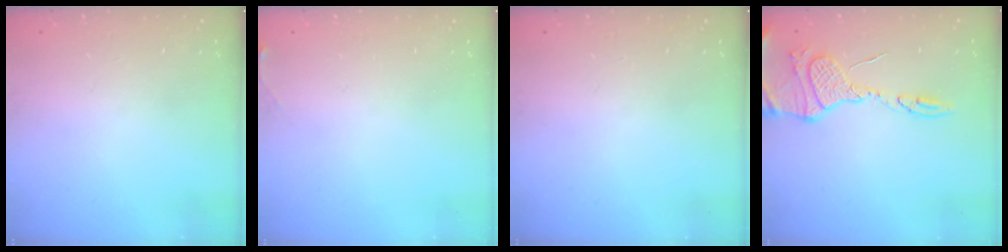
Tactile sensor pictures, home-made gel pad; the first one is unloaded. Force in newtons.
{"total": 4.0, "press": 3.9, "slide": 0.6}
{"total": 0.0}
{"total": 13.9, "press": 13.8, "slide": 1.3}